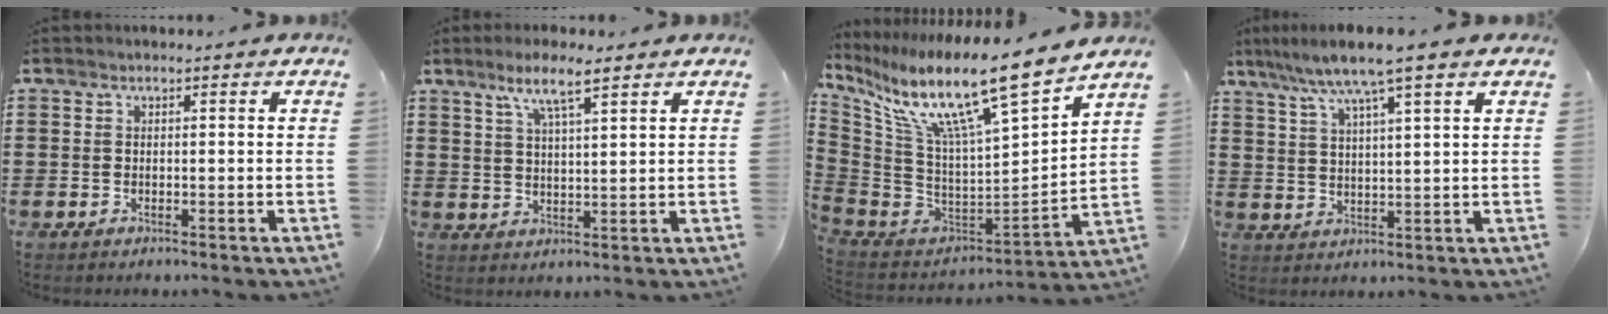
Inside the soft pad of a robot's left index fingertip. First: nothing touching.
{"total": 5.8, "force": [3.9, 0.8, 4.2], "torque": [-0.083, -0.001, 0.066]}
{"total": 13.7, "force": [9.7, 1.3, 9.6], "torque": [-0.194, -0.074, 0.154]}
{"total": 7.2, "force": [5.4, -0.3, 4.8], "torque": [-0.106, -0.018, 0.092]}